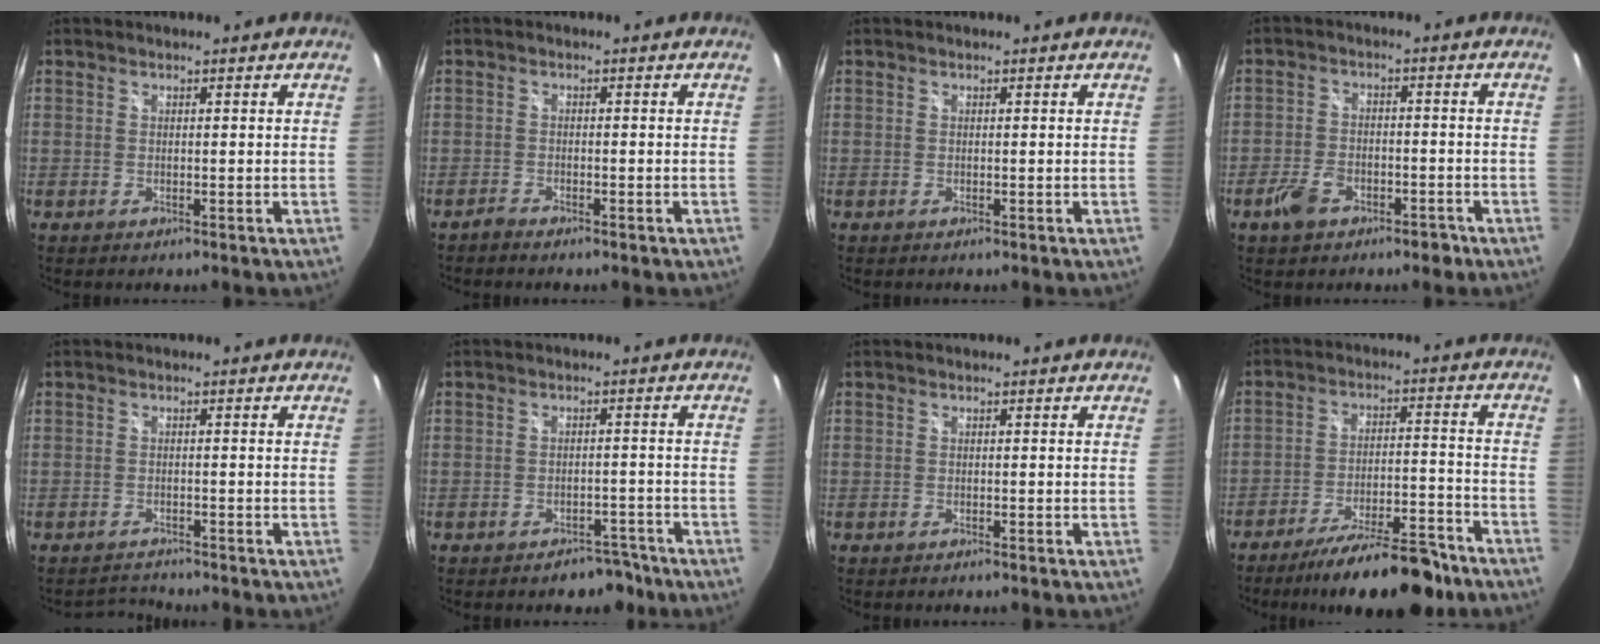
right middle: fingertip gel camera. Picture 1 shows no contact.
{"total": 2.0, "force": [-1.8, 0.7, 0.8], "torque": [-0.022, -0.001, -0.029]}
{"total": 0.0}
{"total": 6.3, "force": [-3.9, 3.8, 3.3], "torque": [-0.074, 0.005, -0.058]}
{"total": 2.1, "force": [-2.0, 0.1, -0.5], "torque": [0.000, 0.002, -0.038]}
{"total": 4.9, "force": [-3.8, 2.7, 1.2], "torque": [-0.019, 0.016, -0.042]}
{"total": 0.5, "force": [-0.5, 0.1, 0.2], "torque": [-0.003, -0.002, -0.009]}
{"total": 16.7, "force": [-13.5, 4.0, 9.0], "torque": [-0.153, -0.011, -0.196]}